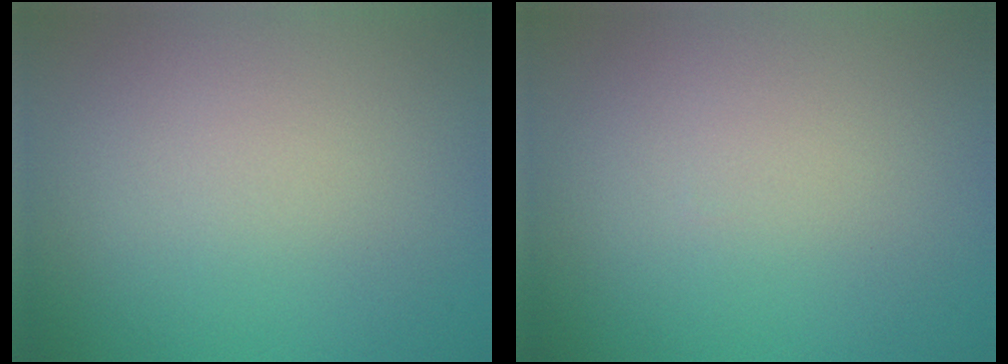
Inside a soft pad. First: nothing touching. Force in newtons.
{"total": 0.0}